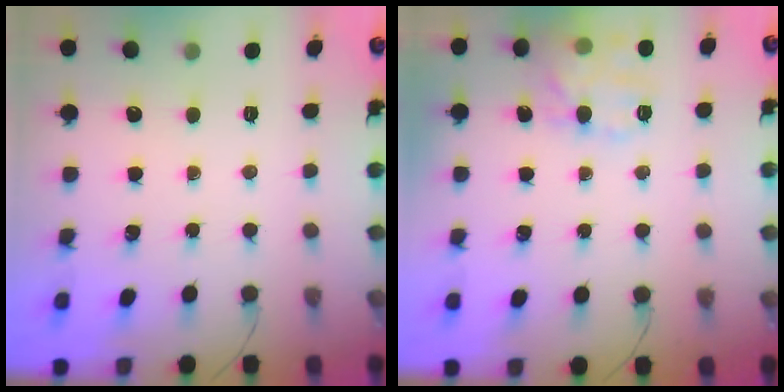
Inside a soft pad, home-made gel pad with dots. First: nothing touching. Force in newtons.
{"total": 11.6, "press": 11.5, "slide": 0.9}